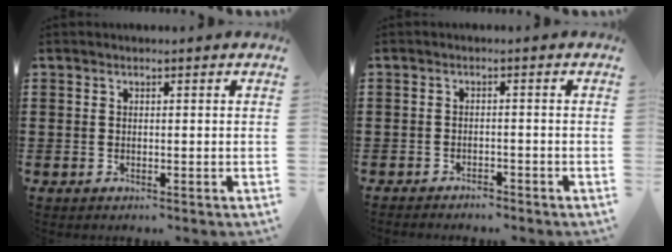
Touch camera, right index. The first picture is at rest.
{"total": 1.6, "force": [-1.6, 0.2, 0.0], "torque": [-0.006, 0.002, -0.035]}